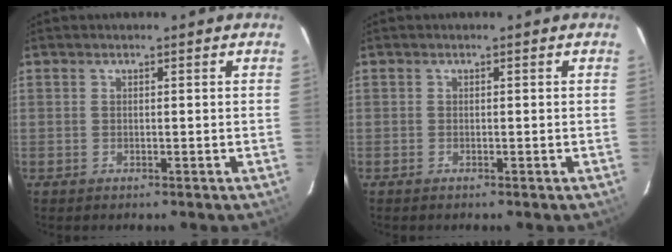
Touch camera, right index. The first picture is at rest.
{"total": 0.0}